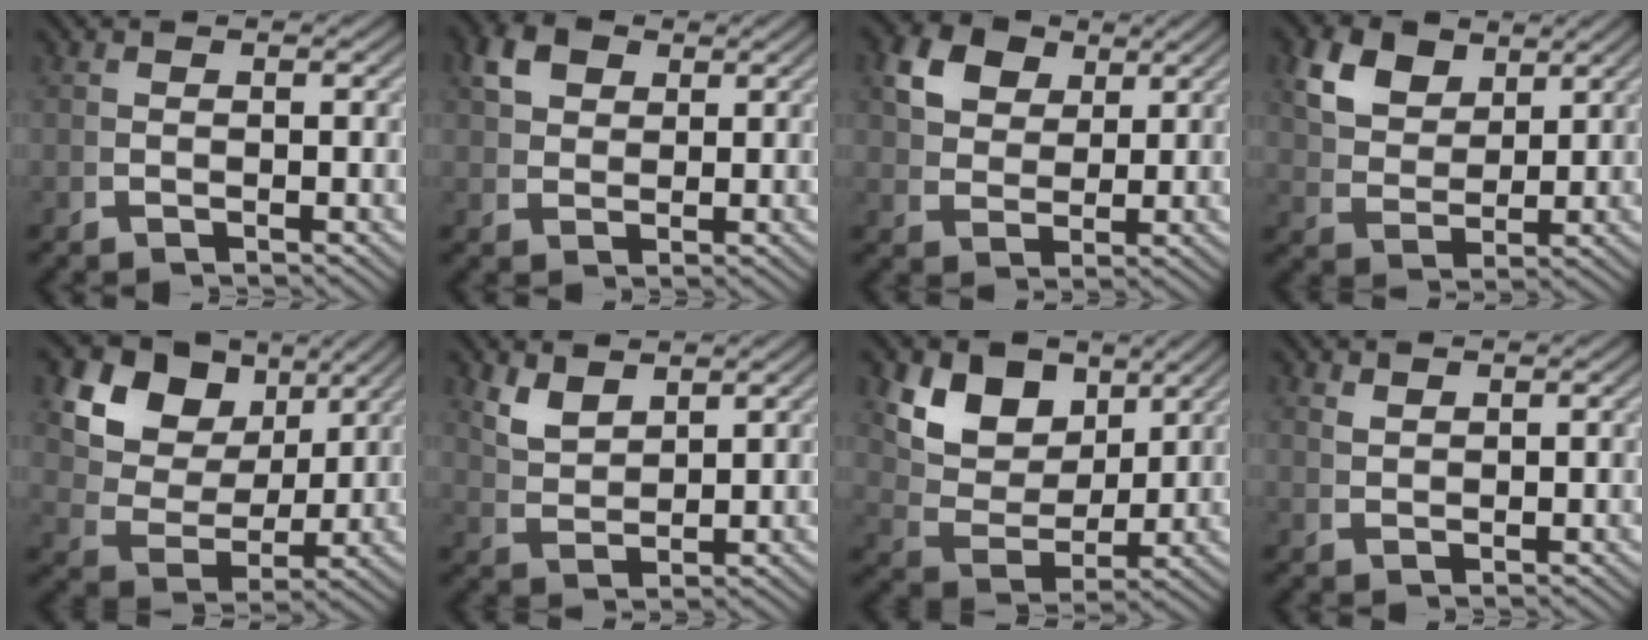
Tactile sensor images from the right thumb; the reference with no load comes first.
{"total": 3.8, "force": [2.6, 2.1, 1.8], "torque": [-0.035, 0.002, 0.052]}
{"total": 6.7, "force": [3.5, 4.5, 3.5], "torque": [-0.072, -0.002, 0.066]}
{"total": 6.1, "force": [3.5, 3.7, 3.4], "torque": [-0.076, -0.008, 0.073]}
{"total": 10.7, "force": [3.5, 7.5, 6.8], "torque": [-0.145, -0.011, 0.061]}
{"total": 3.4, "force": [2.7, 1.0, 1.6], "torque": [-0.037, -0.006, 0.068]}
{"total": 8.7, "force": [2.8, 5.6, 5.9], "torque": [-0.121, -0.019, 0.056]}
{"total": 1.6, "force": [1.6, -0.3, 0.1], "torque": [0.002, 0.005, 0.039]}